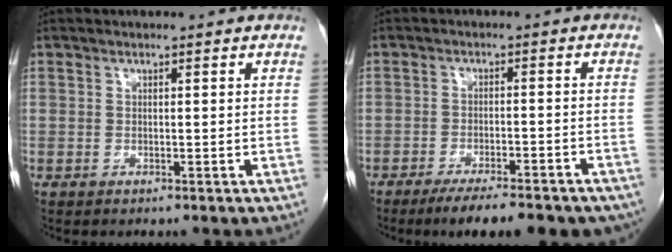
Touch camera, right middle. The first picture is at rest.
{"total": 14.1, "force": [-11.3, 3.1, 7.8], "torque": [-0.076, -0.003, -0.149]}